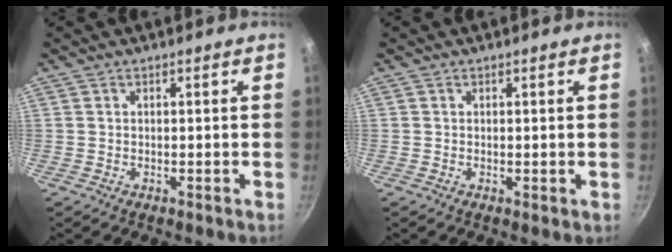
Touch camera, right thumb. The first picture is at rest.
{"total": 0.0}